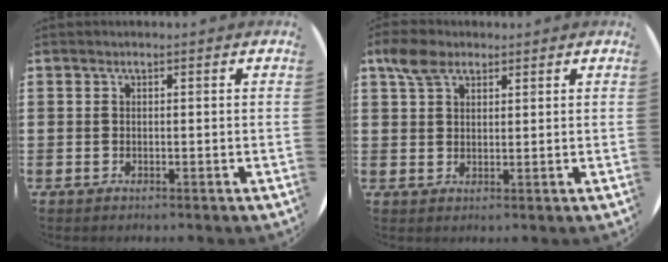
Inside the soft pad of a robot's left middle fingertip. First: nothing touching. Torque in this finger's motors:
{"motor_torque": [0.73, -0.48, 0.09, 0.04]}